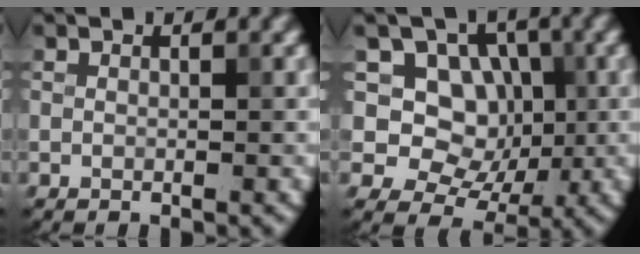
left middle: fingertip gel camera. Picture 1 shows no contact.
{"total": 7.9, "force": [1.5, 6.8, 3.9], "torque": [-0.050, 0.007, -0.001]}